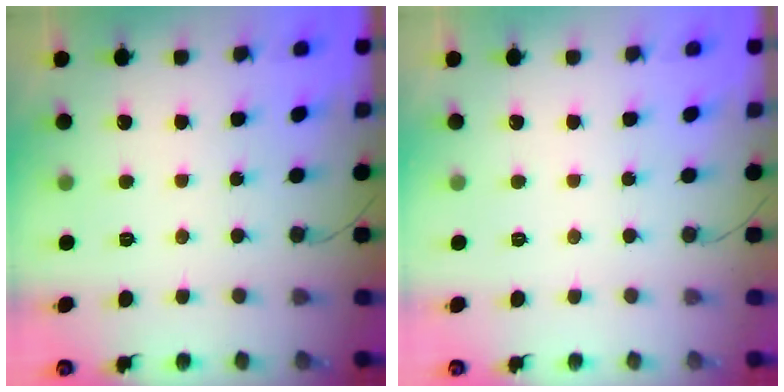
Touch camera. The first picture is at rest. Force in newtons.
{"total": 0.0}